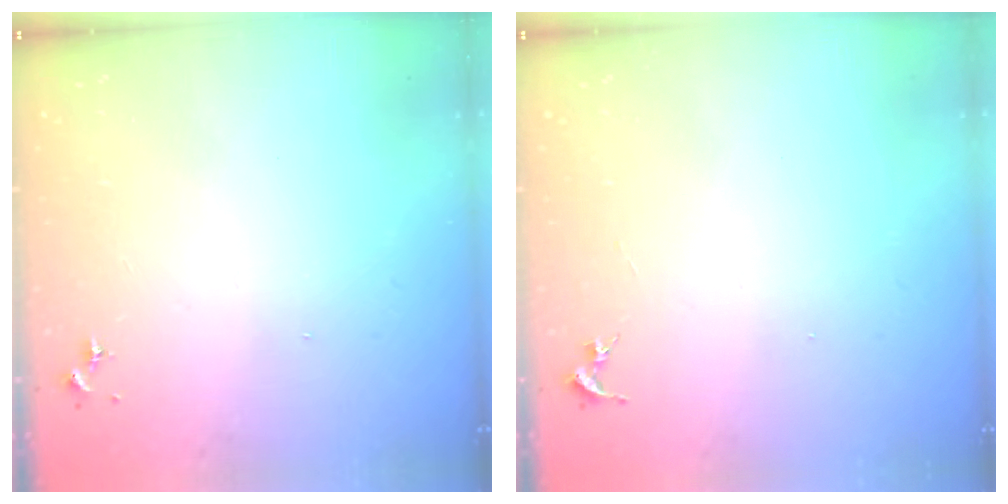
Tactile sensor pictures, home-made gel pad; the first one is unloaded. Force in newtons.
{"total": 0.0}